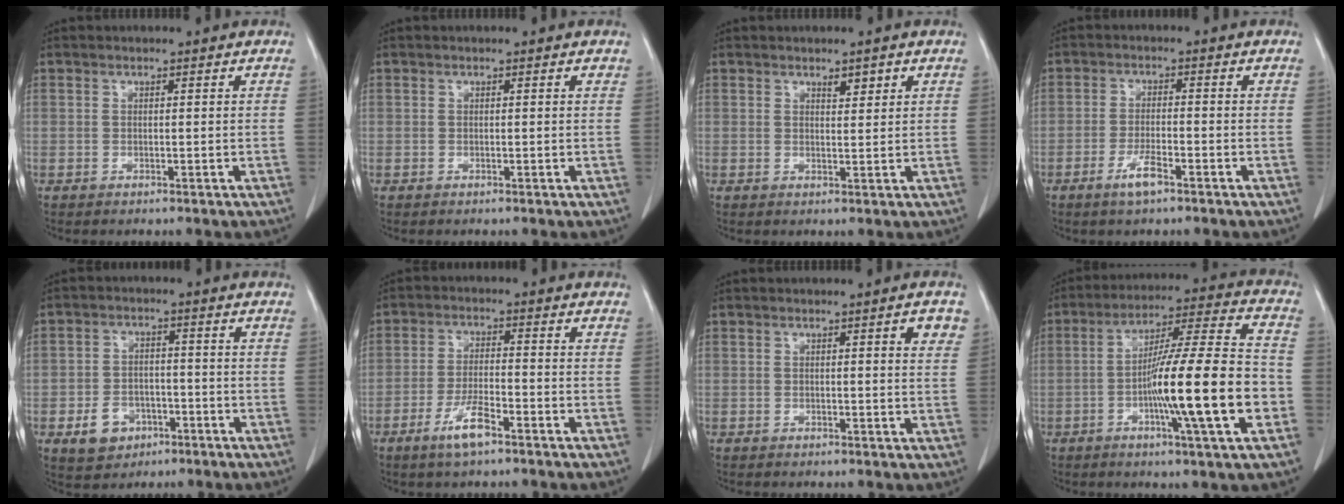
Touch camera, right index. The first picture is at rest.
{"total": 0.0}
{"total": 1.8, "force": [1.2, 0.6, 1.2], "torque": [-0.017, -0.004, 0.019]}
{"total": 3.9, "force": [-2.4, 0.6, 3.0], "torque": [-0.062, -0.003, -0.043]}
{"total": 6.0, "force": [-2.6, 4.8, 2.5], "torque": [-0.048, 0.007, -0.031]}
{"total": 5.7, "force": [-3.6, 0.9, 4.4], "torque": [-0.090, -0.004, -0.065]}
{"total": 2.8, "force": [1.2, 0.4, 2.5], "torque": [-0.024, -0.001, 0.013]}
{"total": 17.7, "force": [-4.5, 0.0, 17.1], "torque": [-0.278, -0.001, -0.077]}